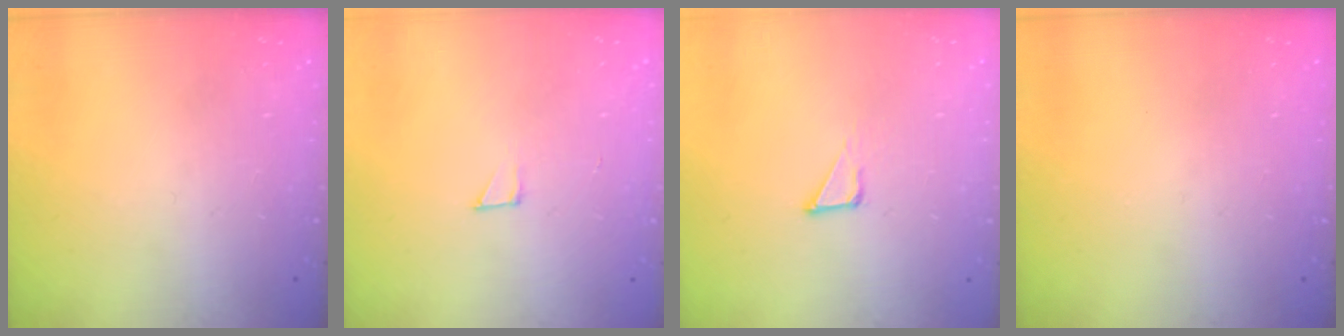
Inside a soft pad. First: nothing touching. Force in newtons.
{"total": 2.1, "press": 2.1, "slide": 0.1}
{"total": 3.1, "press": 3.1, "slide": 0.2}
{"total": 0.0}